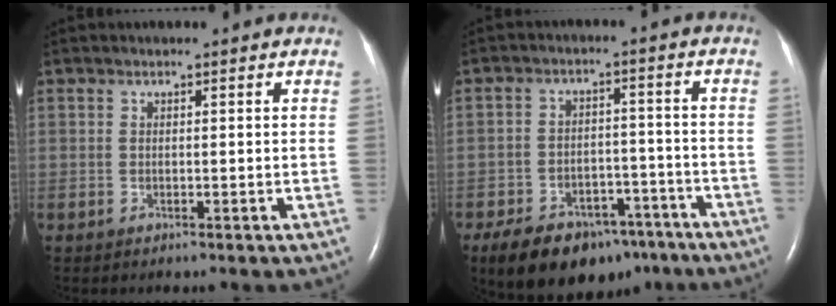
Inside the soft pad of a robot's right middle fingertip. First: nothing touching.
{"total": 15.5, "force": [-11.1, 8.0, 7.3], "torque": [-0.129, 0.005, -0.164]}